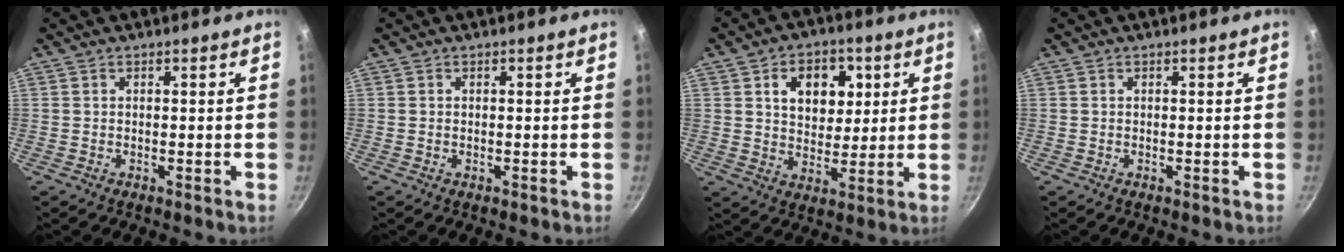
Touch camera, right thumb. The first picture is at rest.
{"total": 0.0}
{"total": 11.0, "force": [3.6, 8.0, 6.7], "torque": [-0.058, -0.012, 0.054]}
{"total": 0.0}